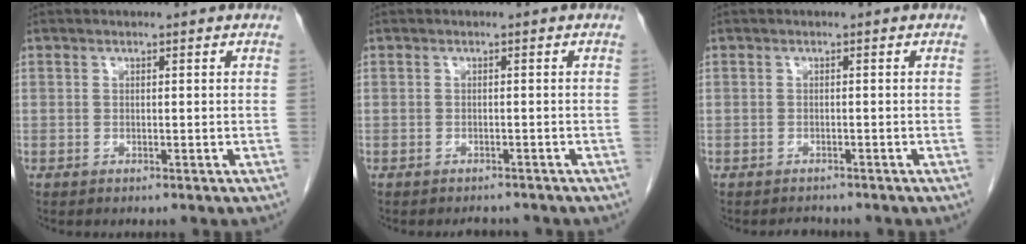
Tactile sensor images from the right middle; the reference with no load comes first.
{"total": 2.2, "force": [-2.1, 0.7, 0.2], "torque": [-0.006, -0.006, -0.027]}
{"total": 1.5, "force": [-1.4, 0.4, 0.0], "torque": [-0.007, -0.007, -0.019]}